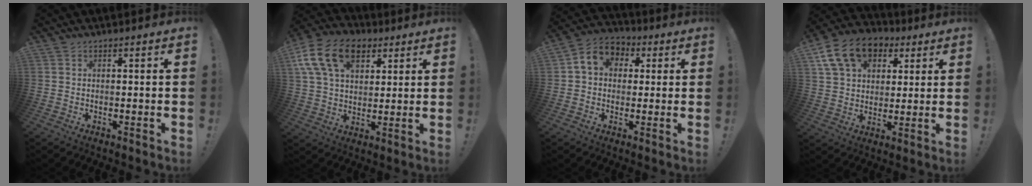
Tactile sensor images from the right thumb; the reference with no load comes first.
{"total": 17.6, "force": [7.8, 11.5, 10.8], "torque": [-0.189, -0.021, 0.146]}
{"total": 8.0, "force": [1.8, 6.1, 4.8], "torque": [-0.077, 0.013, 0.037]}
{"total": 16.3, "force": [7.3, 11.6, 8.7], "torque": [-0.141, -0.021, 0.141]}